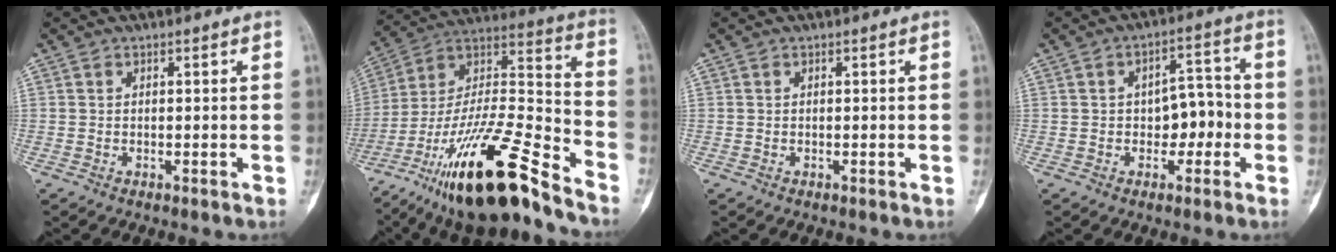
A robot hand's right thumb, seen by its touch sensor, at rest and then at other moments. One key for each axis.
{"total": 26.9, "fx": -18.3, "fy": 5.9, "fz": 18.9, "tx": -0.343, "ty": 0.068, "tz": -0.318}
{"total": 0.0}
{"total": 7.3, "fx": -1.3, "fy": 4.8, "fz": 5.3, "tx": -0.044, "ty": 0.032, "tz": -0.023}